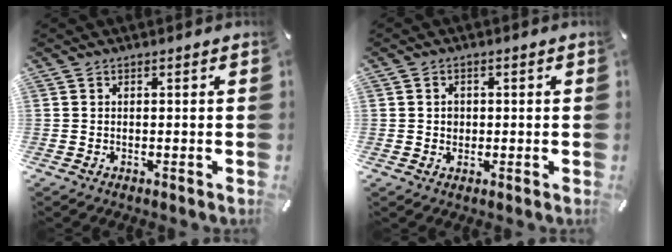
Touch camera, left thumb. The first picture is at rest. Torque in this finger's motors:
{"motor_torque": [0.23, 0.08, 0.05, -0.13, -0.01]}